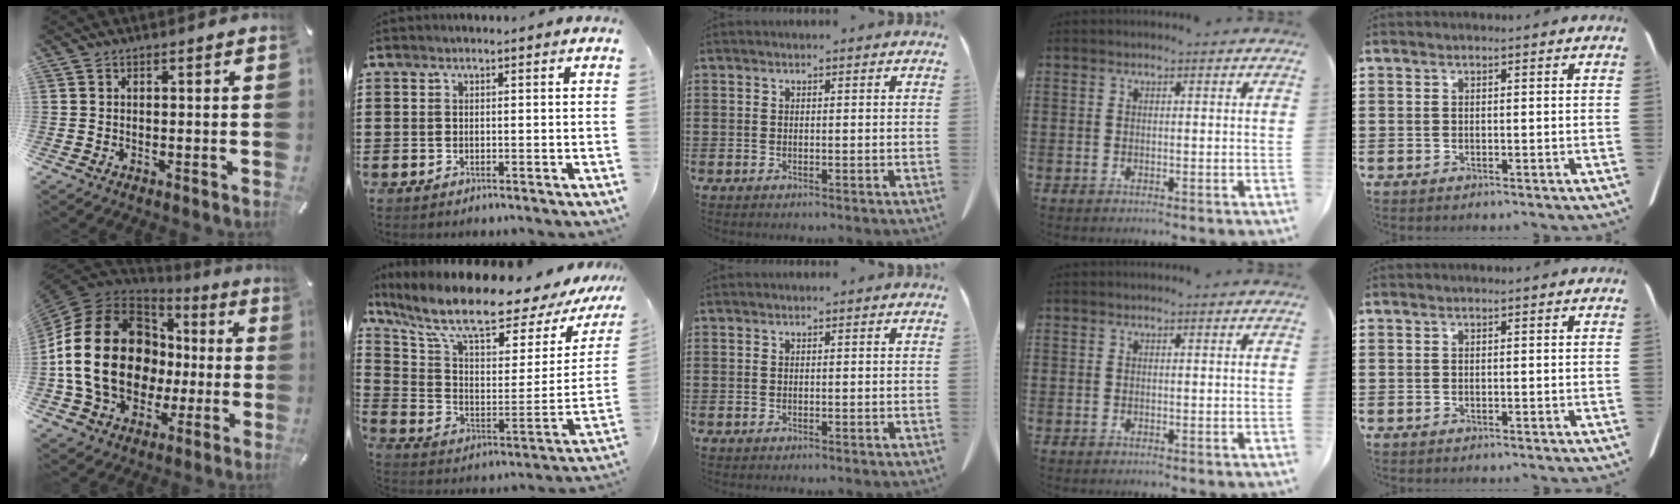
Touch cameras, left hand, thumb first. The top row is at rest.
{"thumb": {"total": 24.2, "force": [-0.8, 18.5, 15.6], "torque": [-0.328, 0.012, -0.004]}, "index": {"total": 11.5, "force": [8.6, 3.0, 7.1], "torque": [-0.161, -0.057, 0.141]}}